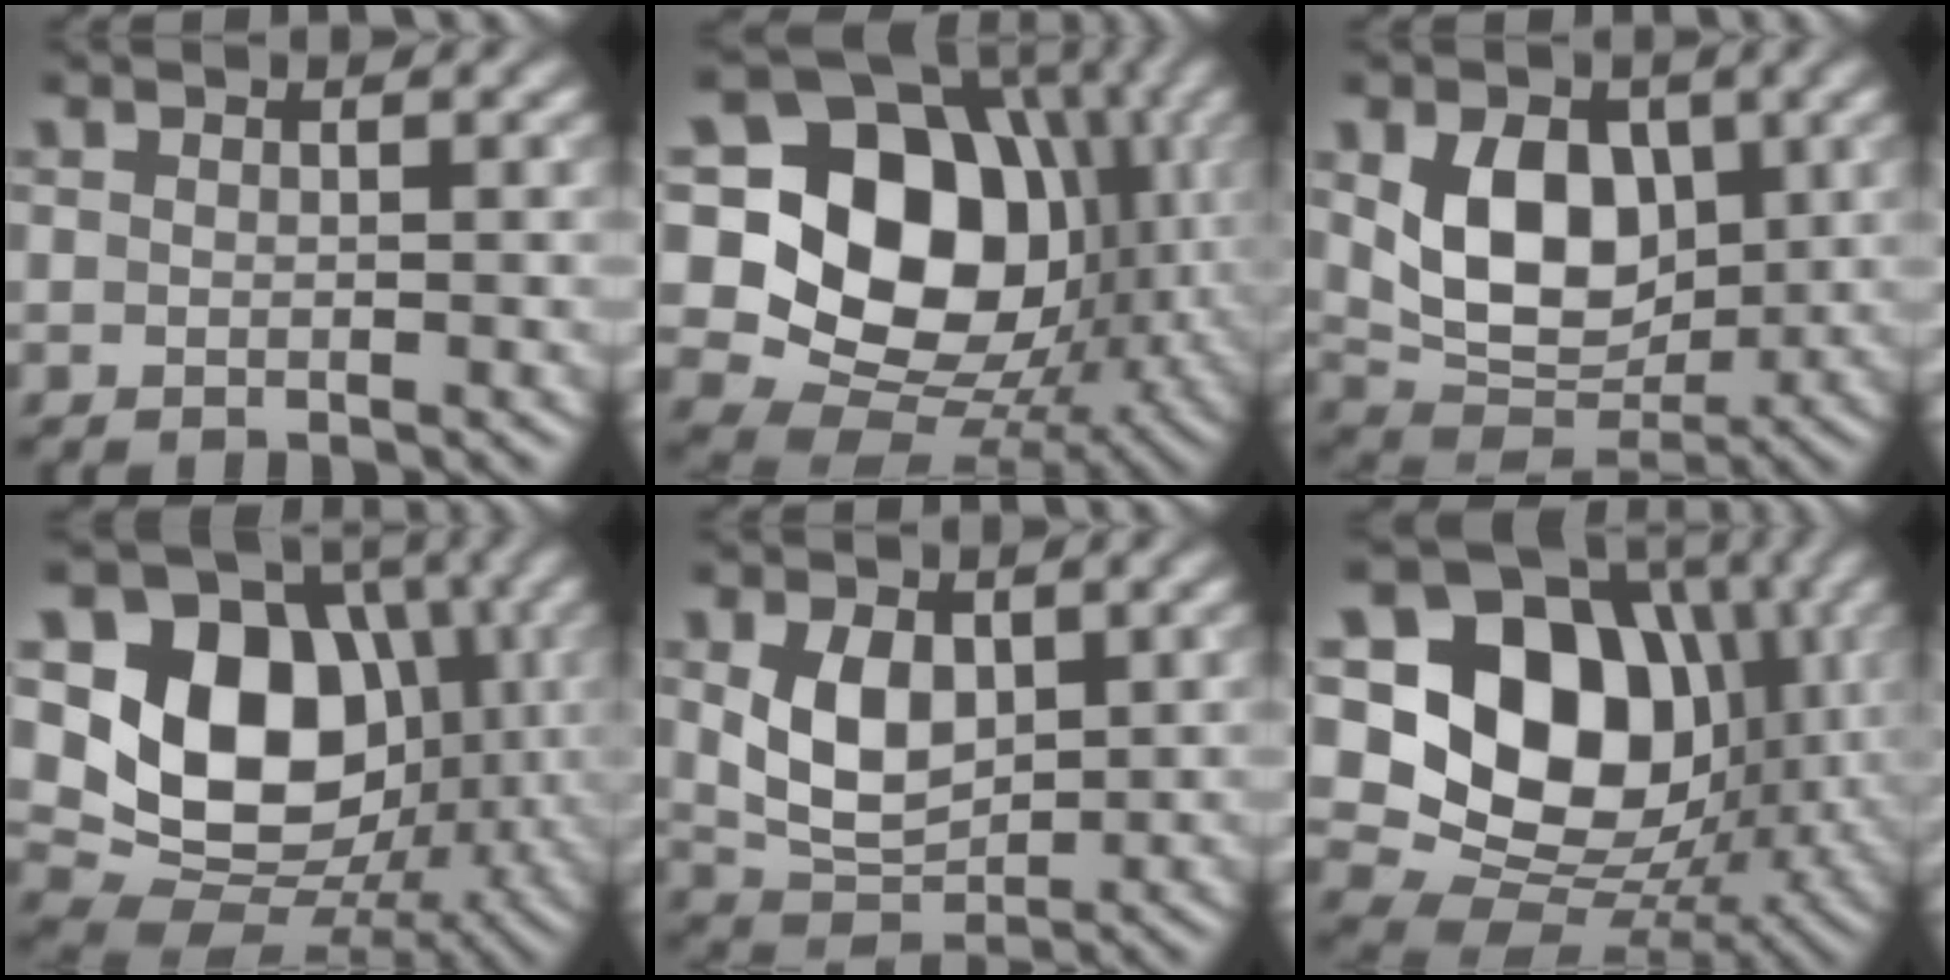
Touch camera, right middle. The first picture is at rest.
{"total": 16.6, "force": [2.3, 12.6, 10.5], "torque": [-0.181, 0.005, 0.036]}
{"total": 7.8, "force": [1.4, 5.4, 5.5], "torque": [-0.099, -0.010, 0.029]}
{"total": 12.2, "force": [1.3, 9.4, 7.6], "torque": [-0.131, -0.010, 0.017]}
{"total": 5.0, "force": [1.0, 3.3, 3.6], "torque": [-0.080, -0.005, 0.025]}
{"total": 14.6, "force": [2.6, 11.2, 9.0], "torque": [-0.145, -0.001, 0.039]}